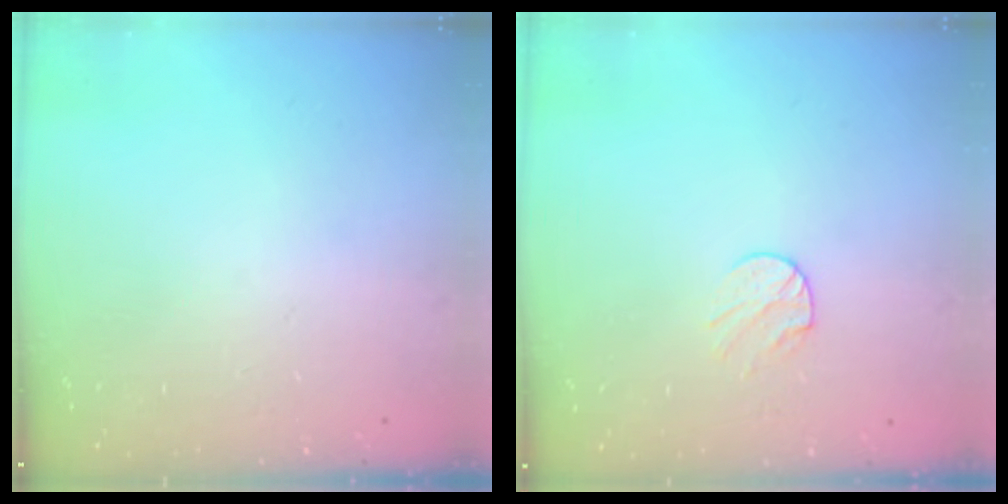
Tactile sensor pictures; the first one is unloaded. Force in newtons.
{"total": 5.1, "press": 5.1, "slide": 0.5}